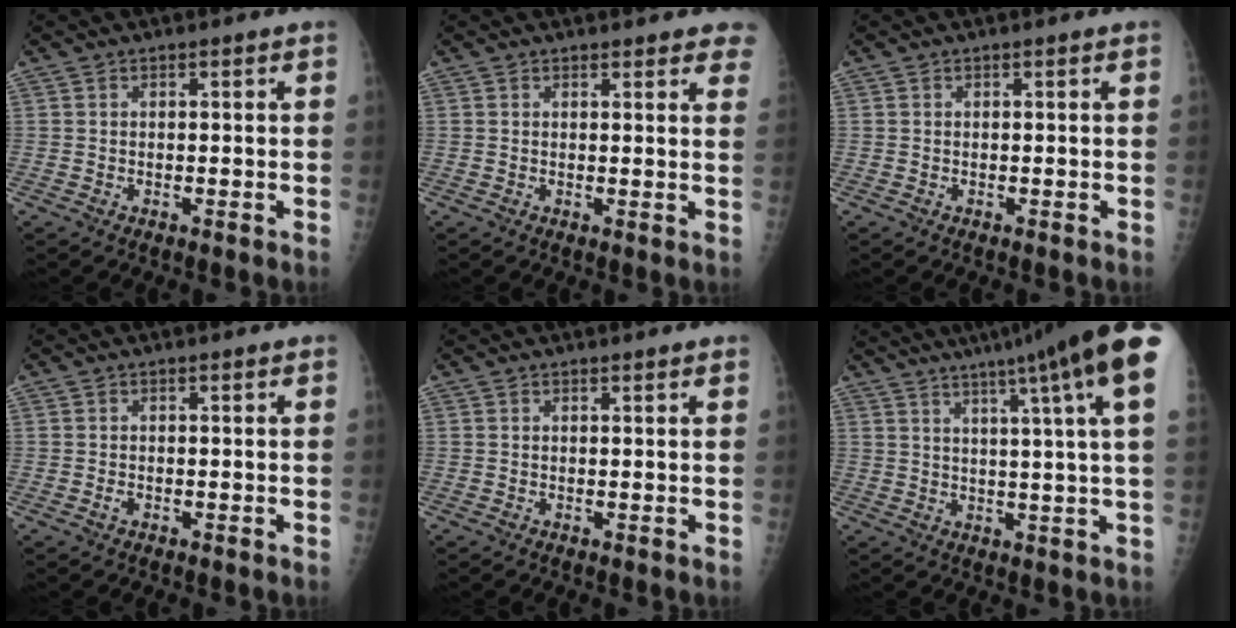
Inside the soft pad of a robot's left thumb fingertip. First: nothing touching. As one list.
[{"total": 6.2, "force": [5.3, 1.9, 2.6], "torque": [0.001, -0.017, 0.047]}, {"total": 0.0}, {"total": 0.6, "force": [-0.1, 0.4, 0.4], "torque": [-0.010, 0.001, -0.002]}, {"total": 1.2, "force": [1.1, 0.1, 0.5], "torque": [-0.002, 0.001, 0.015]}, {"total": 20.0, "force": [12.0, 0.3, 16.0], "torque": [-0.228, -0.026, 0.141]}]